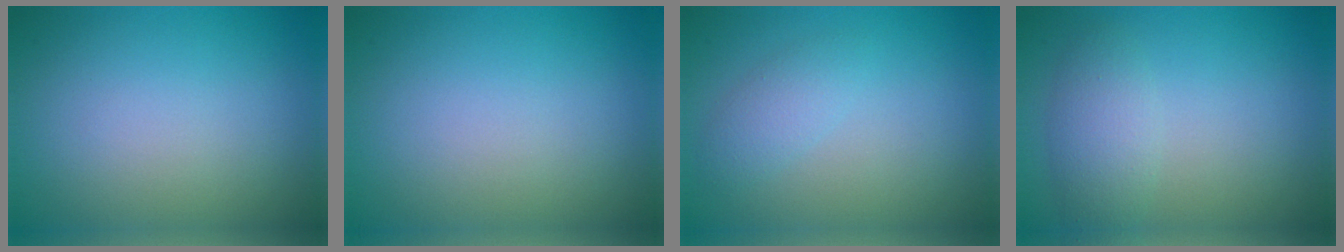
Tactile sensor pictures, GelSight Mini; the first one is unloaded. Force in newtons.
{"total": 0.0}
{"total": 1.6, "press": 1.6, "slide": 0.0}
{"total": 2.5, "press": 2.5, "slide": 0.1}